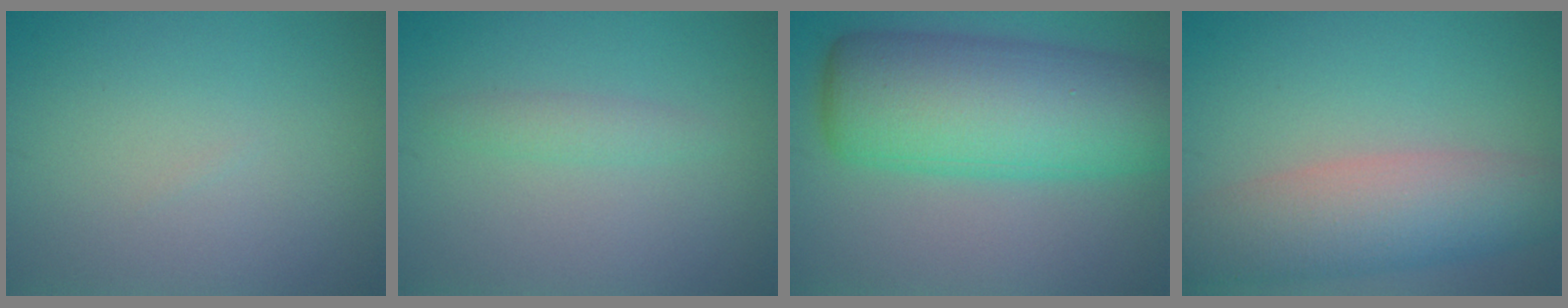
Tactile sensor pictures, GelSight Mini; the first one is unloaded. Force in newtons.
{"total": 1.4, "press": 1.4, "slide": 0.1}
{"total": 12.2, "press": 12.2, "slide": 0.3}
{"total": 7.1, "press": 7.0, "slide": 0.7}